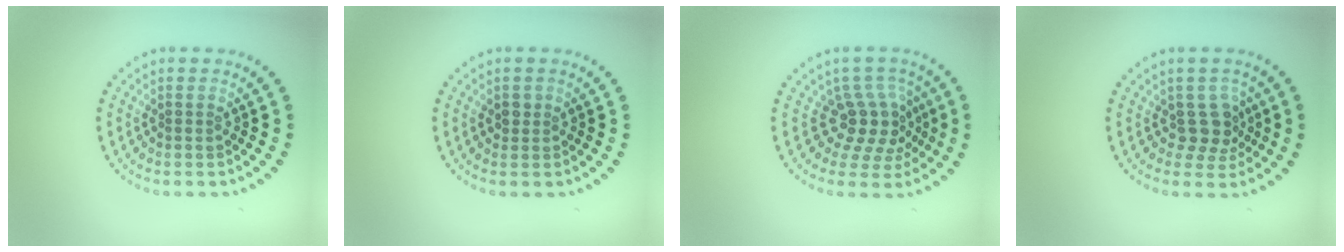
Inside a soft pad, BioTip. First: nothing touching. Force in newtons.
{"total": 1.0, "press": 0.8, "slide": 0.5}
{"total": 3.9, "press": 2.8, "slide": 2.6}
{"total": 2.5, "press": 1.9, "slide": 1.6}